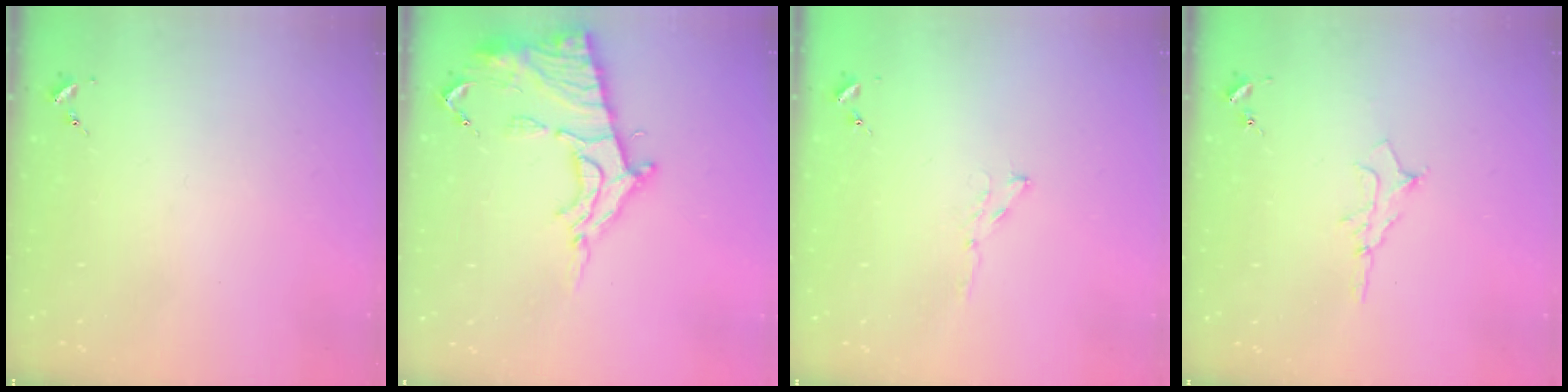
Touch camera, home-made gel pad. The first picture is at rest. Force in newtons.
{"total": 16.6, "press": 16.5, "slide": 1.5}
{"total": 3.5, "press": 3.5, "slide": 0.4}
{"total": 6.2, "press": 6.1, "slide": 0.8}